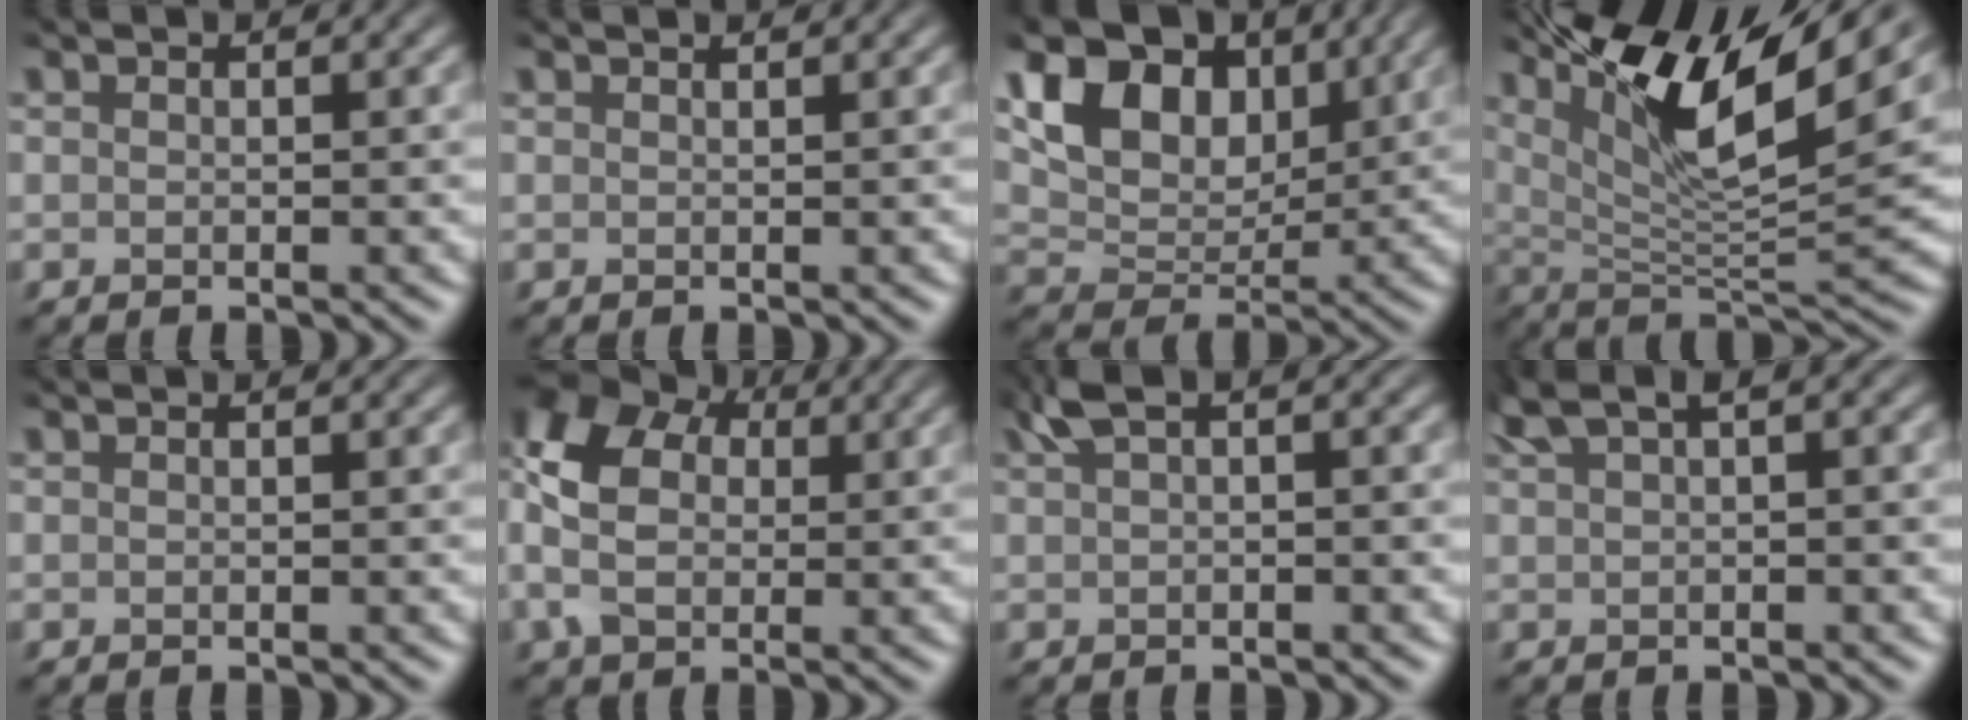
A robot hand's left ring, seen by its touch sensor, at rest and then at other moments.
{"total": 0.7, "force": [0.6, 0.0, 0.2], "torque": [-0.005, -0.002, 0.008]}
{"total": 10.1, "force": [4.7, 6.4, 6.2], "torque": [-0.115, 0.005, 0.075]}
{"total": 10.9, "force": [6.2, 2.7, 8.5], "torque": [-0.145, -0.003, 0.117]}
{"total": 0.0}
{"total": 8.2, "force": [0.8, 6.2, 5.2], "torque": [-0.124, 0.004, 0.011]}
{"total": 2.9, "force": [1.2, 0.8, 2.6], "torque": [-0.048, 0.013, 0.020]}
{"total": 3.9, "force": [1.9, 1.0, 3.2], "torque": [-0.058, 0.022, 0.038]}